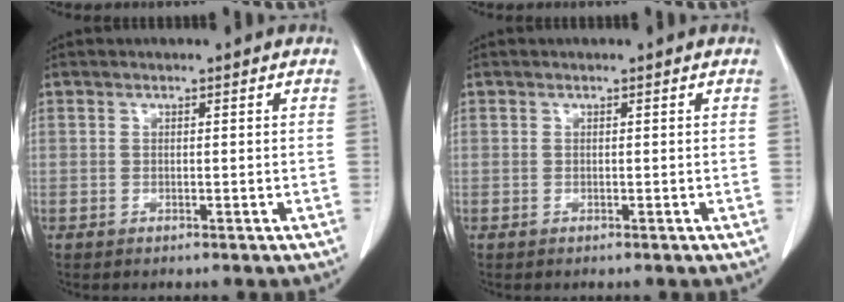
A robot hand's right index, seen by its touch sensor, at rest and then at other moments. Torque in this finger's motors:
{"motor_torque": [-0.05, 0.05, 0.00, 0.00]}